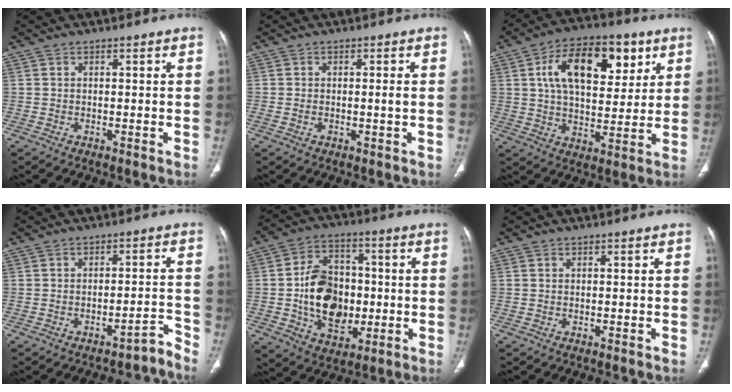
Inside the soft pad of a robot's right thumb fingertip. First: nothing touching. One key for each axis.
{"total": 1.4, "fx": -0.1, "fy": 0.0, "fz": 1.4, "tx": -0.027, "ty": 0.002, "tz": -0.001}
{"total": 17.9, "fx": 6.5, "fy": 9.8, "fz": 13.5, "tx": -0.181, "ty": -0.006, "tz": 0.104}
{"total": 3.5, "fx": -3.5, "fy": 0.6, "fz": 0.3, "tx": 0.015, "ty": 0.064, "tz": -0.042}
{"total": 16.0, "fx": -1.4, "fy": 11.5, "fz": 11.0, "tx": -0.147, "ty": 0.014, "tz": -0.015}
{"total": 0.0}